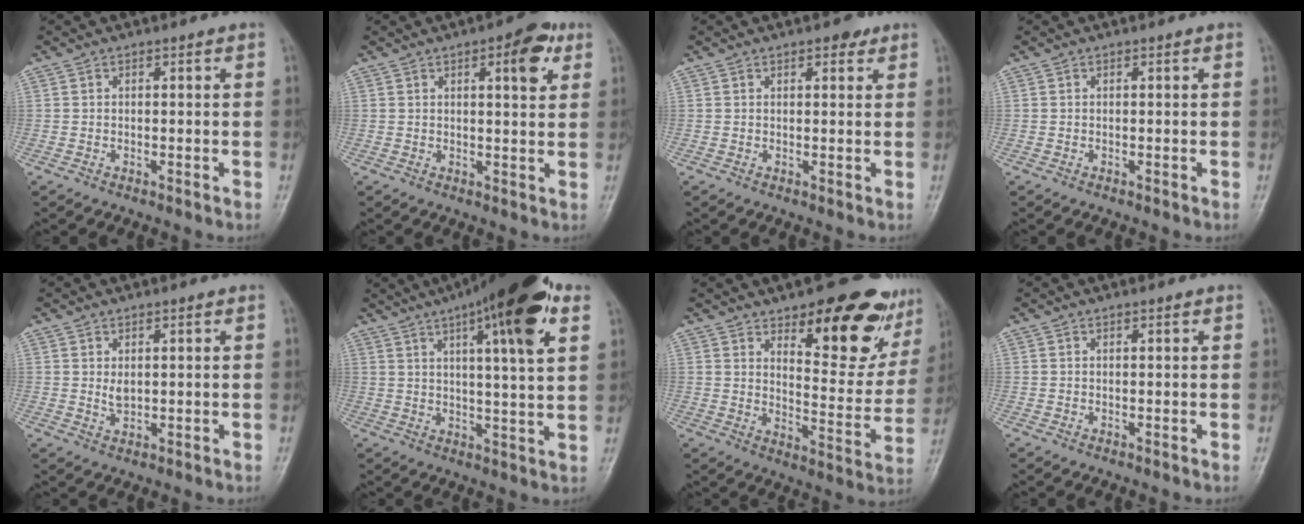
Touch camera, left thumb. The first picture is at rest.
{"total": 6.6, "force": [2.9, 2.3, 5.5], "torque": [-0.058, -0.008, 0.033]}
{"total": 2.7, "force": [1.7, 1.3, 1.6], "torque": [-0.013, -0.005, 0.020]}
{"total": 0.0}
{"total": 2.3, "force": [0.7, 1.2, 1.8], "torque": [-0.026, -0.008, 0.016]}
{"total": 22.1, "force": [11.9, 4.3, 18.1], "torque": [-0.258, -0.030, 0.178]}
{"total": 19.1, "force": [12.0, 7.3, 13.0], "torque": [-0.112, -0.077, 0.168]}
{"total": 0.6, "force": [0.4, 0.2, 0.5], "torque": [-0.007, -0.001, 0.005]}